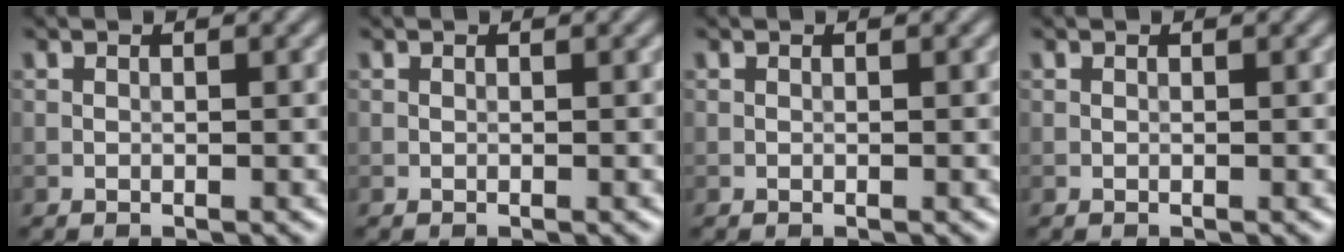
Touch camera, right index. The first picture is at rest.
{"total": 0.0}
{"total": 0.0}
{"total": 0.0}